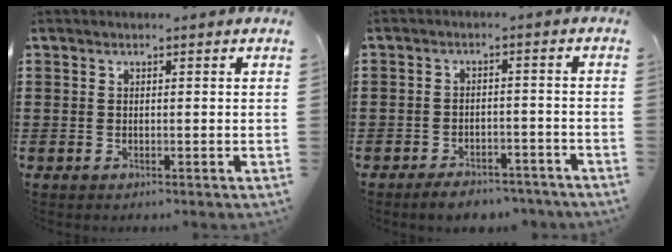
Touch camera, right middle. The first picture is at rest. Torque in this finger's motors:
{"motor_torque": [2.14, 0.00, 0.04, 0.07]}